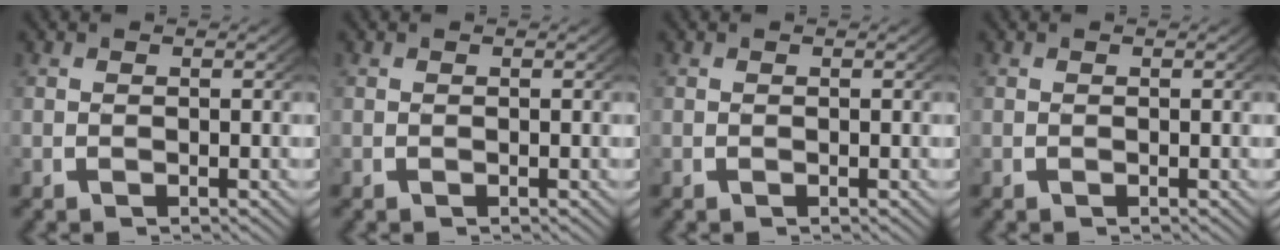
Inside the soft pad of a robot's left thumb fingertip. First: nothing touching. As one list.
[{"total": 0.0}, {"total": 0.0}, {"total": 0.0}]